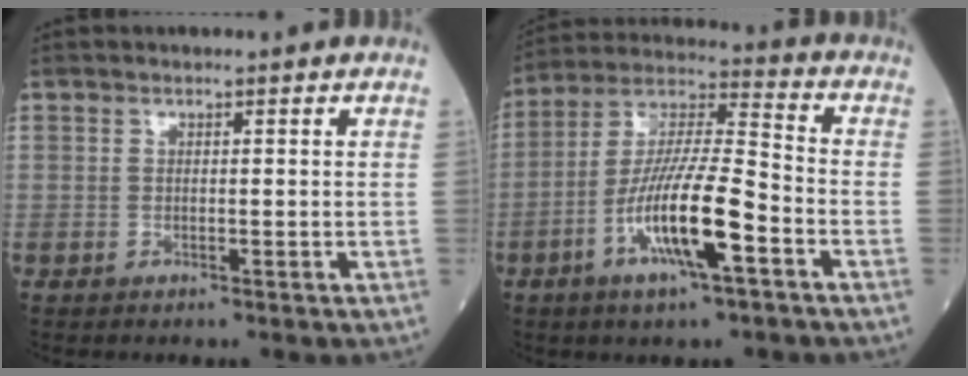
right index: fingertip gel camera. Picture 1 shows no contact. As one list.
[{"total": 14.2, "force": [-5.4, 1.8, 13.0], "torque": [-0.252, -0.005, -0.100]}]